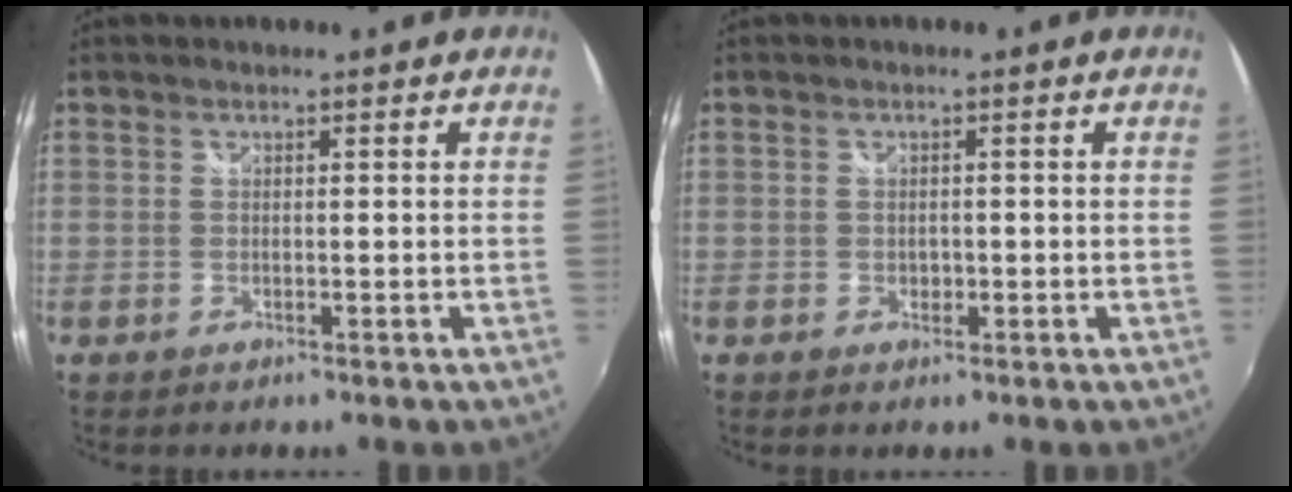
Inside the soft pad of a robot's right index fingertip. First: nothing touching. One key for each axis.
{"total": 1.2, "fx": -0.2, "fy": 1.1, "fz": 0.4, "tx": -0.004, "ty": -0.001, "tz": -0.003}